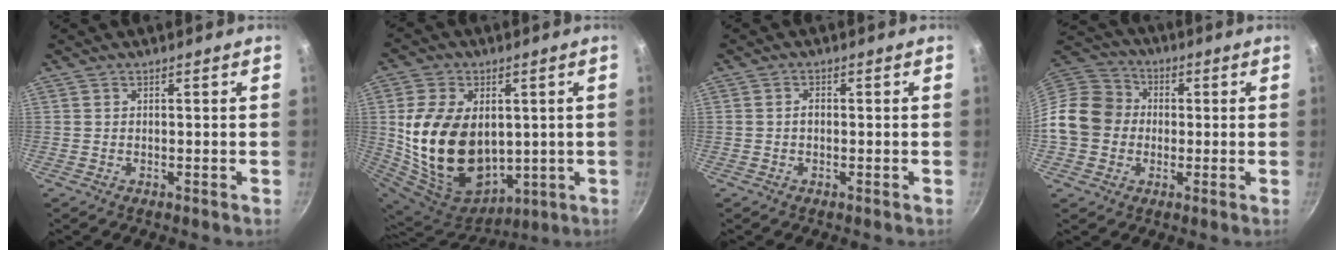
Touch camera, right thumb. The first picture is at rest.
{"total": 22.9, "force": [1.8, 15.8, 16.4], "torque": [-0.290, -0.015, 0.054]}
{"total": 1.4, "force": [-0.2, 1.0, 1.0], "torque": [-0.014, 0.008, -0.004]}
{"total": 13.5, "force": [-0.8, 11.9, 6.4], "torque": [-0.096, 0.034, -0.032]}